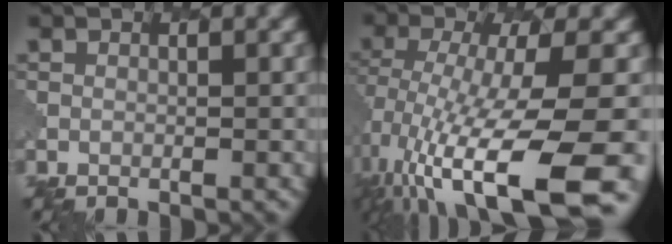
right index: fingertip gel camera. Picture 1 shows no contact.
{"total": 14.0, "force": [-5.1, 4.4, 12.2], "torque": [-0.232, -0.022, -0.067]}